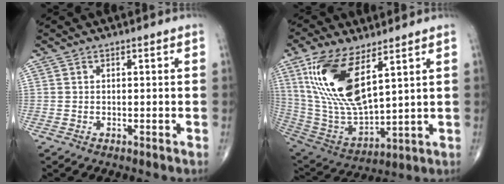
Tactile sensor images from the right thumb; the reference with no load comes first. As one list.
[{"total": 19.1, "force": [8.1, 7.8, 15.5], "torque": [-0.310, -0.036, 0.172]}]